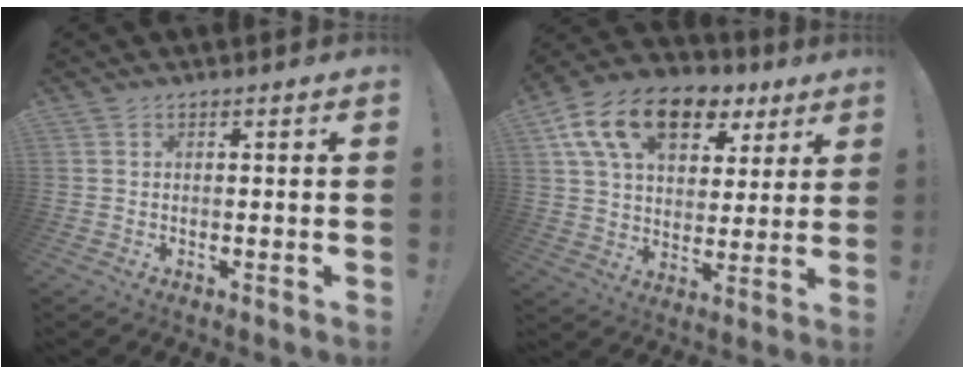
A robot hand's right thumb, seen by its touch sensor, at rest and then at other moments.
{"total": 18.2, "force": [9.3, 11.2, 10.9], "torque": [-0.187, -0.034, 0.170]}